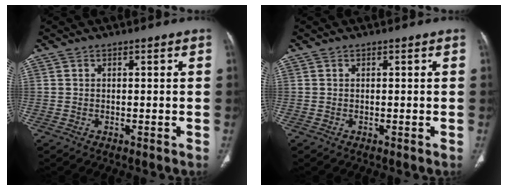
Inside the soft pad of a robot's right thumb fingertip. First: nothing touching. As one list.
[{"total": 0.0}]